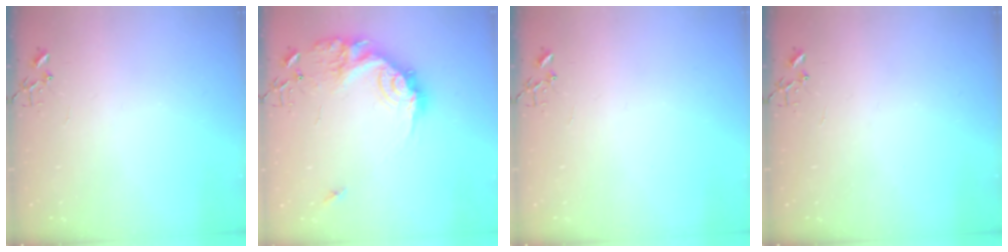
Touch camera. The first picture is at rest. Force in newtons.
{"total": 19.2, "press": 19.2, "slide": 1.0}
{"total": 0.0}
{"total": 0.0}